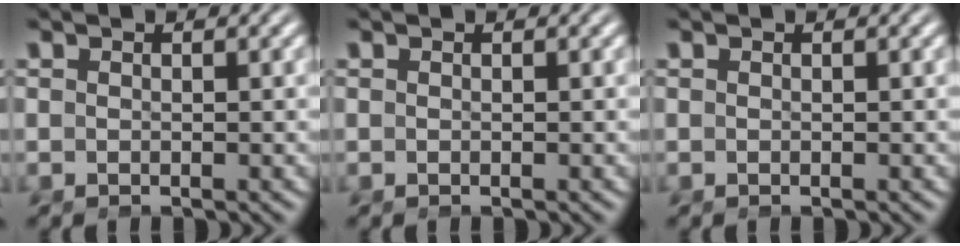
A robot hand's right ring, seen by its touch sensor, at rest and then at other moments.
{"total": 0.0}
{"total": 0.0}